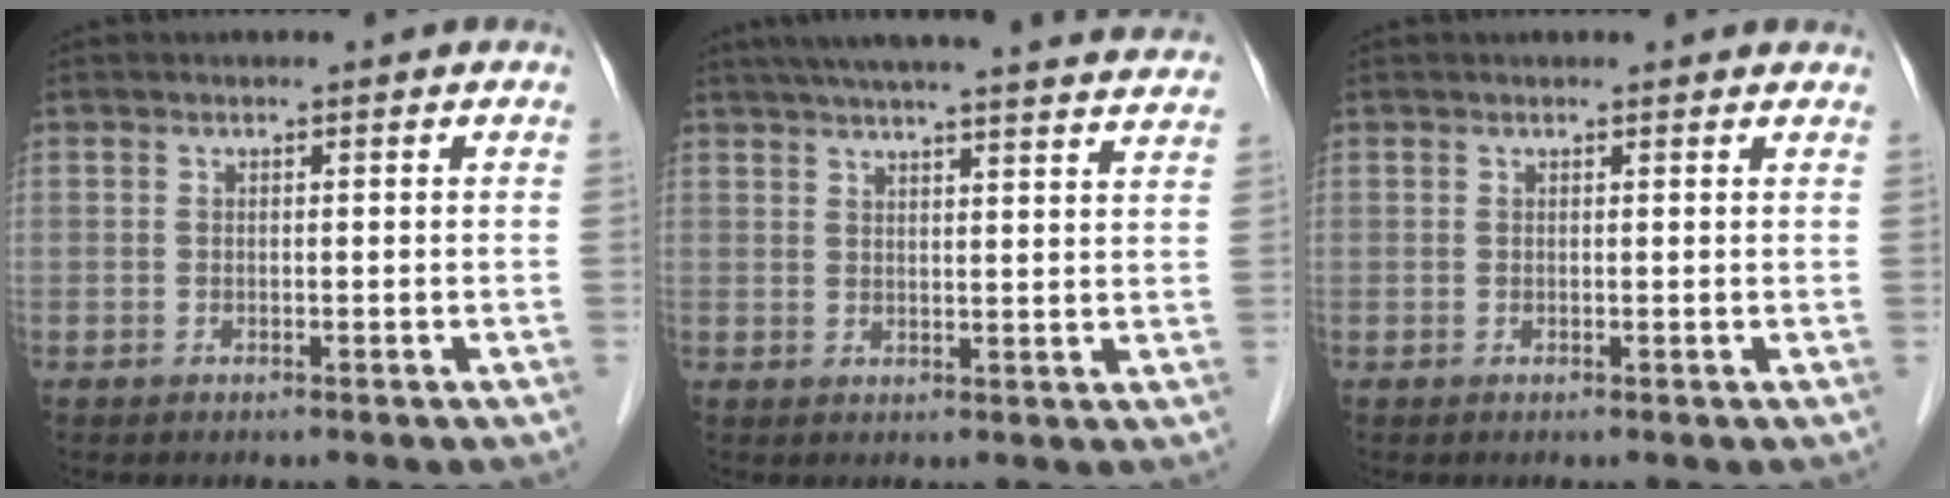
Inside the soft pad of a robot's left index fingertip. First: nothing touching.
{"total": 25.8, "force": [23.7, 1.2, 10.2], "torque": [-0.160, -0.009, 0.292]}
{"total": 2.5, "force": [2.4, 0.4, 0.5], "torque": [-0.012, 0.014, 0.021]}